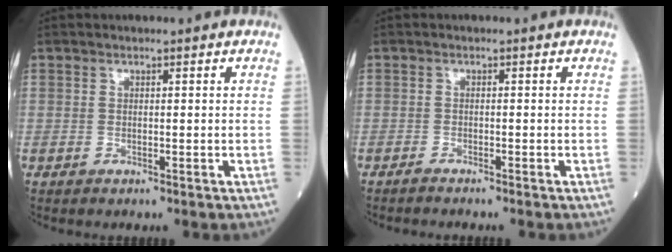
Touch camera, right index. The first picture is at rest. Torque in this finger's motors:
{"motor_torque": [0.09, -0.07, -0.03, -0.01]}